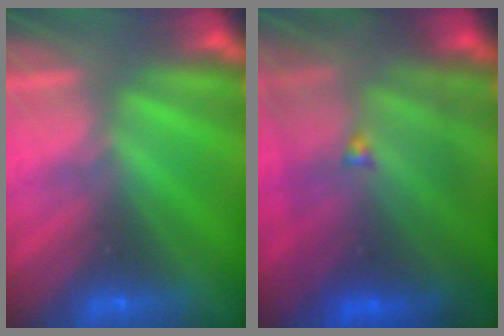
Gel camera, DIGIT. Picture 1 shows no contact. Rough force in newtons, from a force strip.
{"total": 7.4}